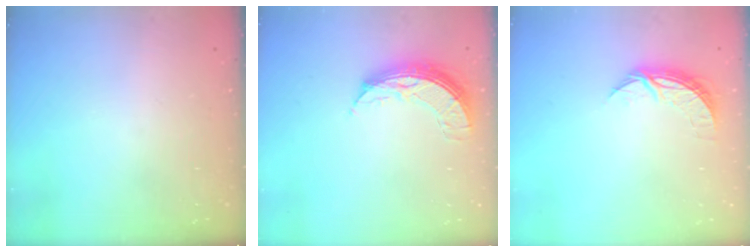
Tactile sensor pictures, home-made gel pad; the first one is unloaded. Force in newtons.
{"total": 7.9, "press": 7.8, "slide": 0.8}
{"total": 6.8, "press": 6.8, "slide": 0.5}